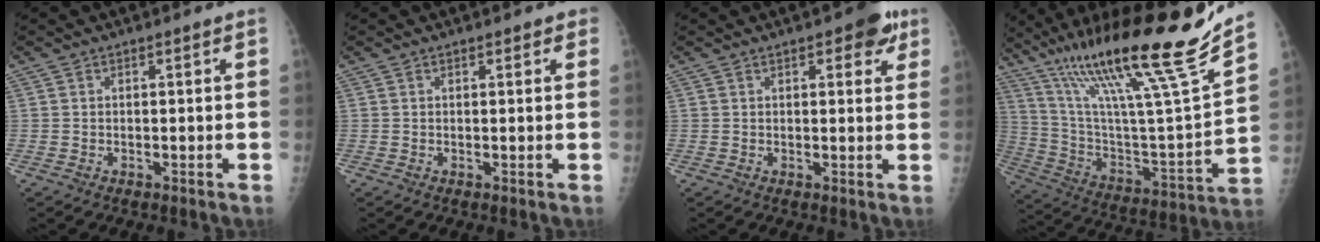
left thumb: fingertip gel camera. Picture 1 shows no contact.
{"total": 1.1, "force": [0.8, 0.6, 0.6], "torque": [0.003, -0.002, 0.005]}
{"total": 5.6, "force": [2.9, 2.4, 4.1], "torque": [-0.028, -0.008, 0.027]}
{"total": 28.5, "force": [20.4, 1.7, 19.8], "torque": [-0.315, -0.076, 0.353]}